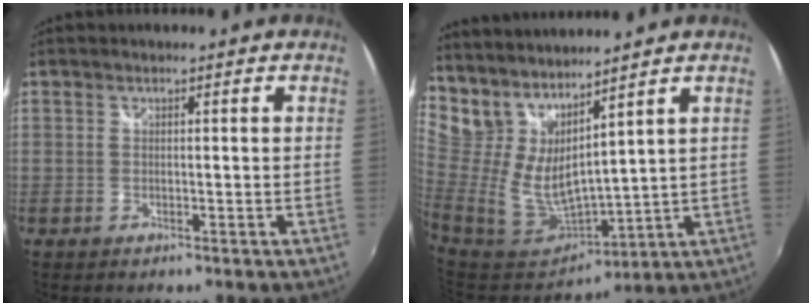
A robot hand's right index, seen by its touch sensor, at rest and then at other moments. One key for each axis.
{"total": 11.4, "fx": 8.3, "fy": 3.1, "fz": 7.1, "tx": -0.134, "ty": -0.022, "tz": 0.174}